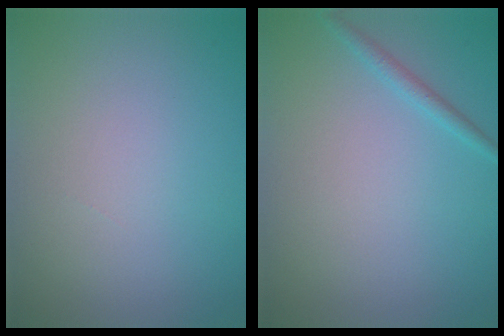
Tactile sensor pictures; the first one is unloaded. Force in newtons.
{"total": 1.2, "press": 1.2, "slide": 0.0}